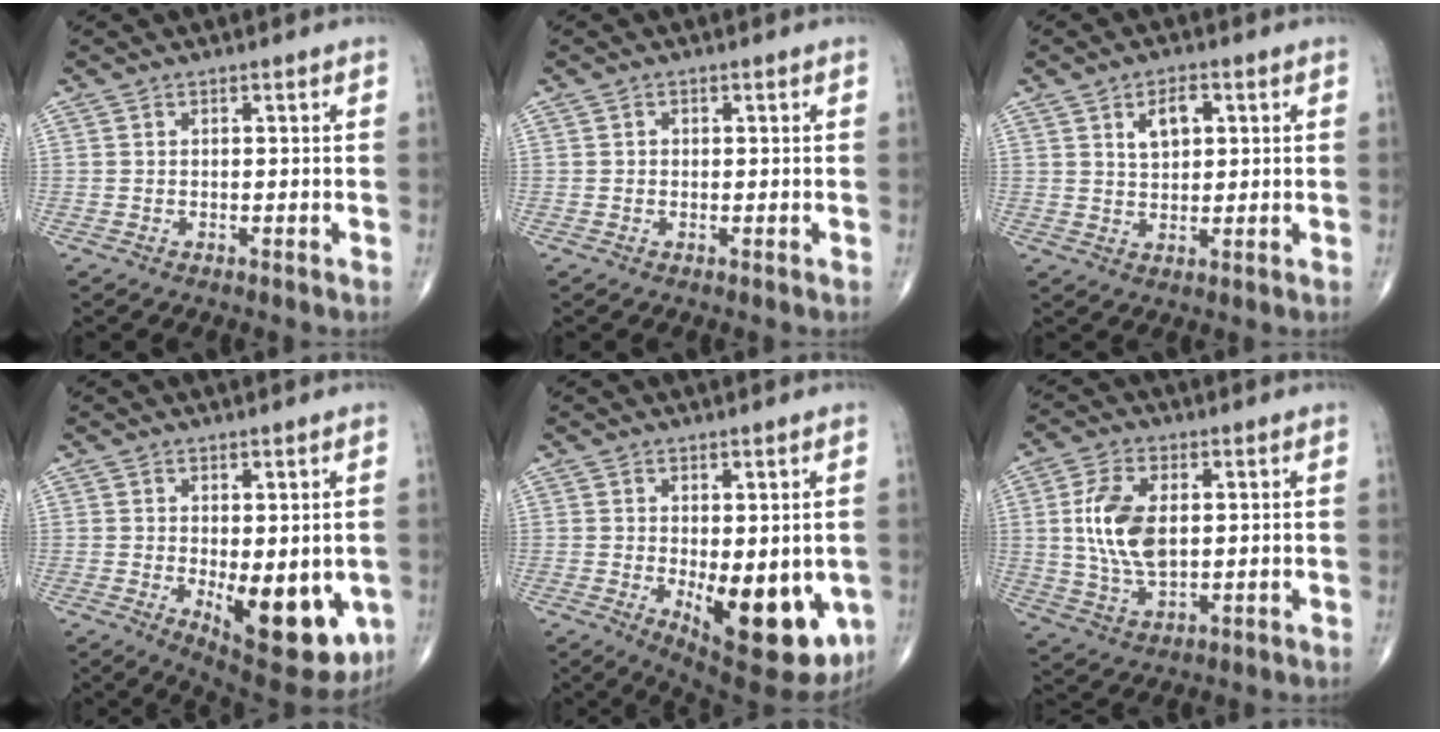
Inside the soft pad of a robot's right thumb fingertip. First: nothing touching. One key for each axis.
{"total": 0.6, "fx": 0.1, "fy": 0.5, "fz": 0.2, "tx": 0.001, "ty": 0.001, "tz": 0.000}
{"total": 5.2, "fx": 1.9, "fy": 3.0, "fz": 3.8, "tx": -0.051, "ty": -0.005, "tz": 0.033}
{"total": 15.2, "fx": -3.2, "fy": 6.8, "fz": 13.2, "tx": -0.157, "ty": -0.027, "tz": -0.024}
{"total": 16.3, "fx": -3.5, "fy": 7.2, "fz": 14.2, "tx": -0.165, "ty": -0.027, "tz": -0.027}
{"total": 11.0, "fx": 1.4, "fy": 6.0, "fz": 9.1, "tx": -0.181, "ty": -0.008, "tz": 0.031}